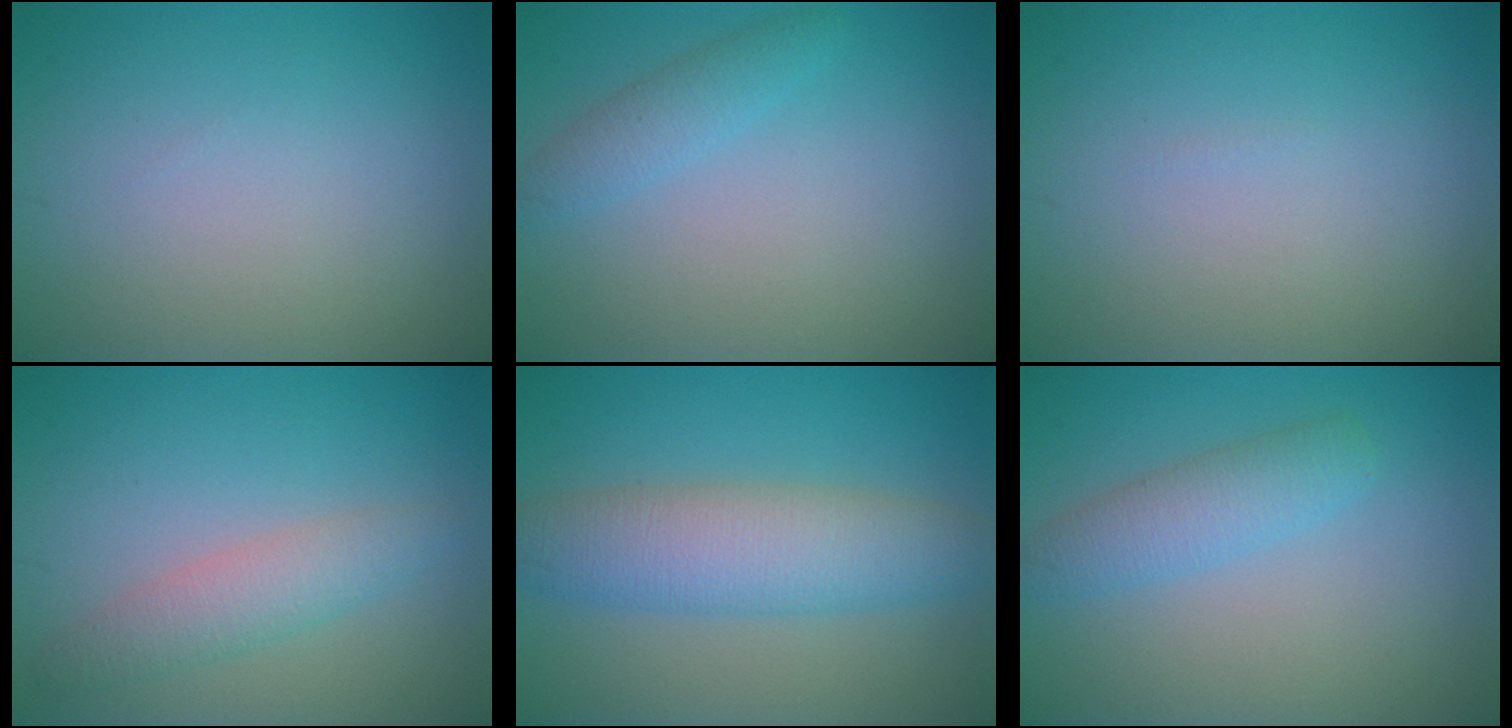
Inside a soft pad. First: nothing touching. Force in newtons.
{"total": 1.9, "press": 1.9, "slide": 0.1}
{"total": 0.0}
{"total": 2.8, "press": 2.8, "slide": 0.1}
{"total": 6.3, "press": 6.3, "slide": 0.3}
{"total": 3.0, "press": 3.0, "slide": 0.1}